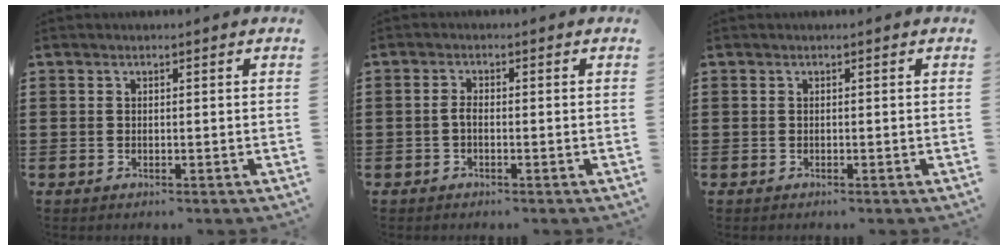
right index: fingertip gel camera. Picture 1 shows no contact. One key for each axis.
{"total": 1.6, "fx": -0.6, "fy": 0.6, "fz": 1.3, "tx": -0.034, "ty": -0.001, "tz": -0.015}
{"total": 0.0}